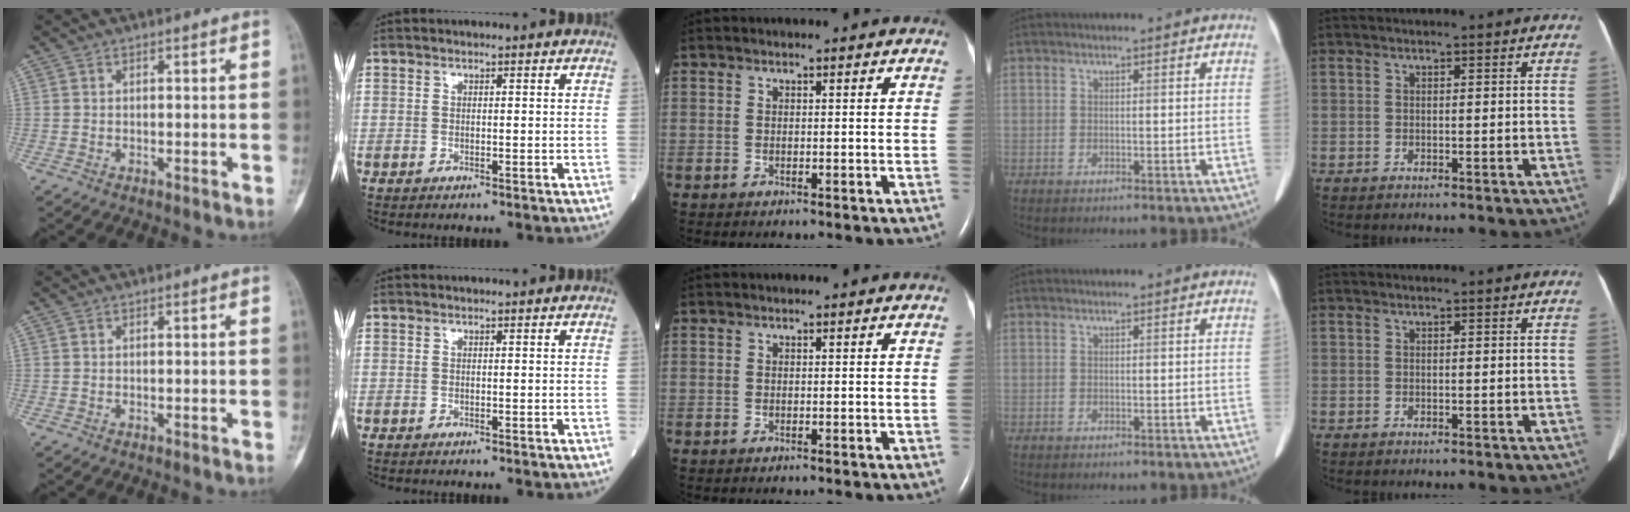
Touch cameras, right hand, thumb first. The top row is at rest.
{}